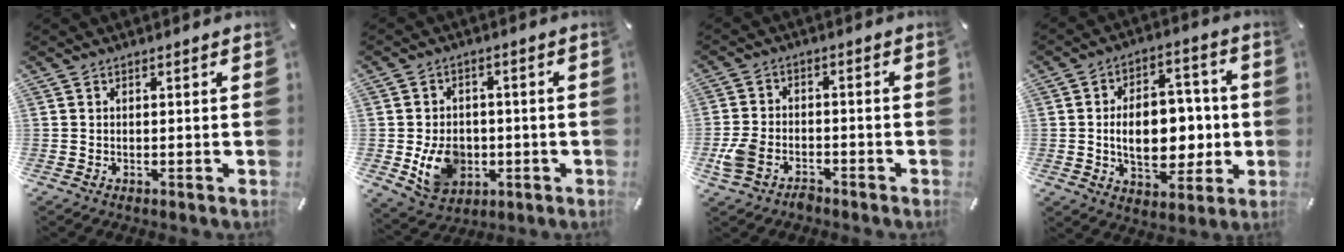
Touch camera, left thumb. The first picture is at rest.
{"total": 10.2, "force": [-1.8, 8.4, 5.4], "torque": [-0.102, 0.012, -0.029]}
{"total": 6.9, "force": [-4.0, 4.3, 3.6], "torque": [-0.079, 0.015, -0.075]}
{"total": 15.0, "force": [-1.0, 9.6, 11.4], "torque": [-0.170, 0.006, -0.016]}